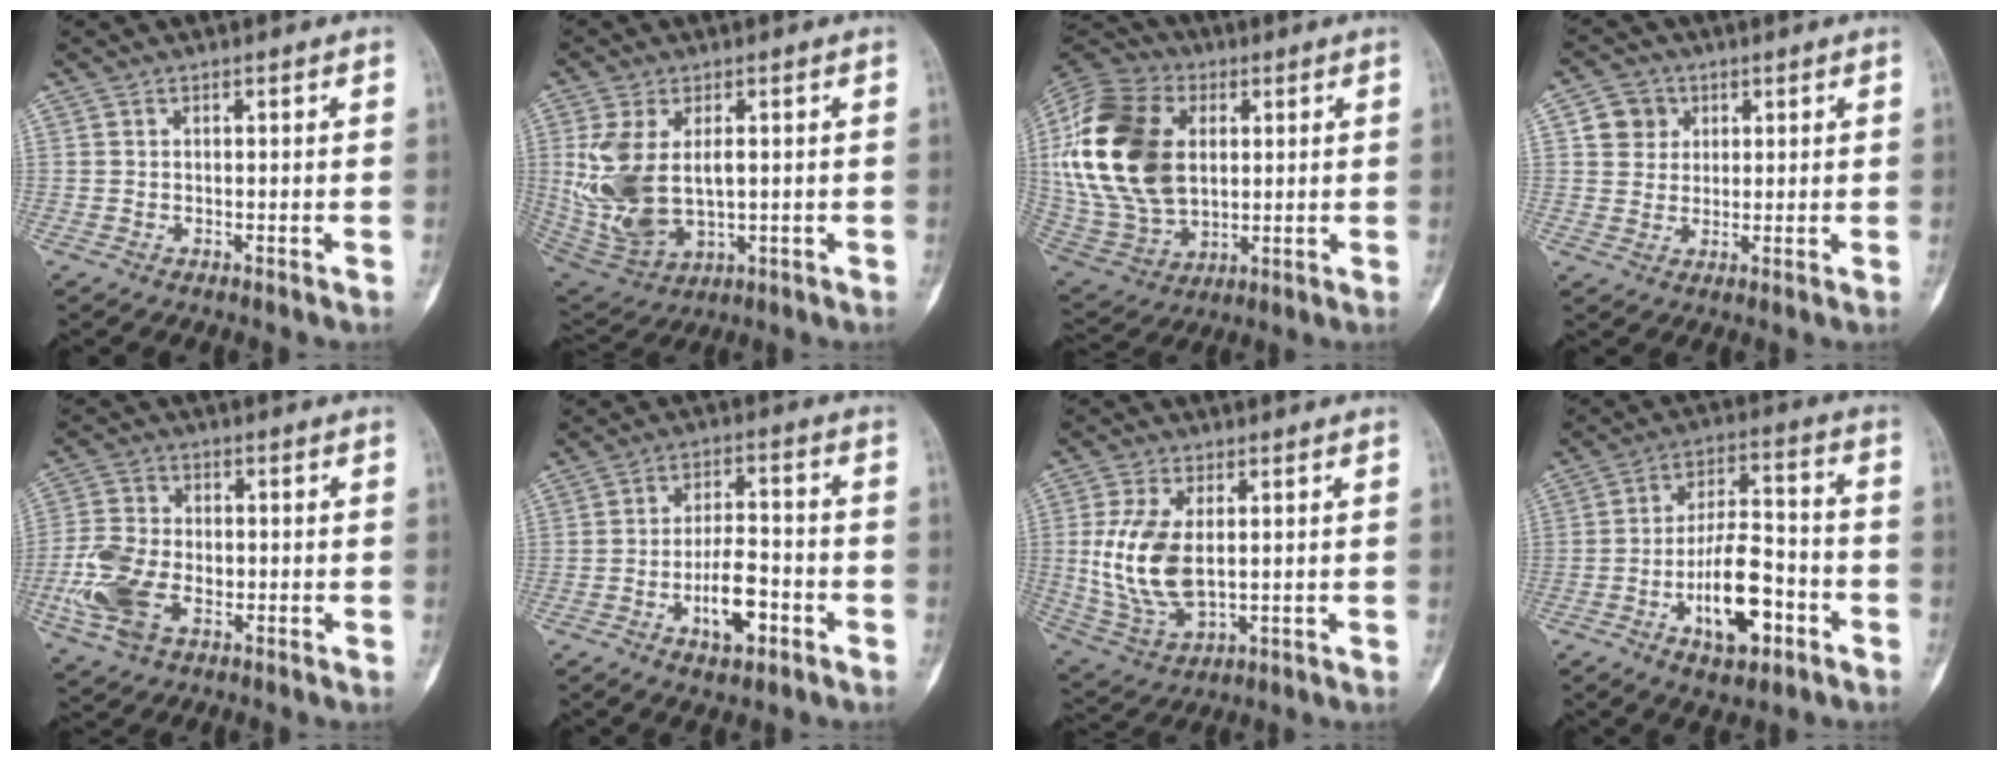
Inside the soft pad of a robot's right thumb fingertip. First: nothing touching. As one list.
[{"total": 14.7, "force": [0.7, 8.8, 11.8], "torque": [-0.242, -0.010, 0.036]}, {"total": 26.2, "force": [3.7, 17.7, 18.9], "torque": [-0.391, -0.007, 0.076]}, {"total": 5.3, "force": [1.7, 4.9, 1.3], "torque": [0.004, -0.001, 0.027]}, {"total": 11.5, "force": [-3.0, 7.2, 8.4], "torque": [-0.189, 0.006, -0.060]}, {"total": 9.0, "force": [-3.8, 3.8, 7.2], "torque": [-0.115, 0.026, -0.063]}, {"total": 13.2, "force": [0.6, 7.4, 10.9], "torque": [-0.225, -0.012, 0.025]}, {"total": 14.0, "force": [-5.7, 6.2, 11.2], "torque": [-0.173, 0.037, -0.091]}]